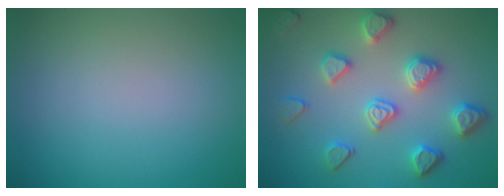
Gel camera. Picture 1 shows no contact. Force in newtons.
{"total": 4.4, "press": 4.1, "slide": 1.5}